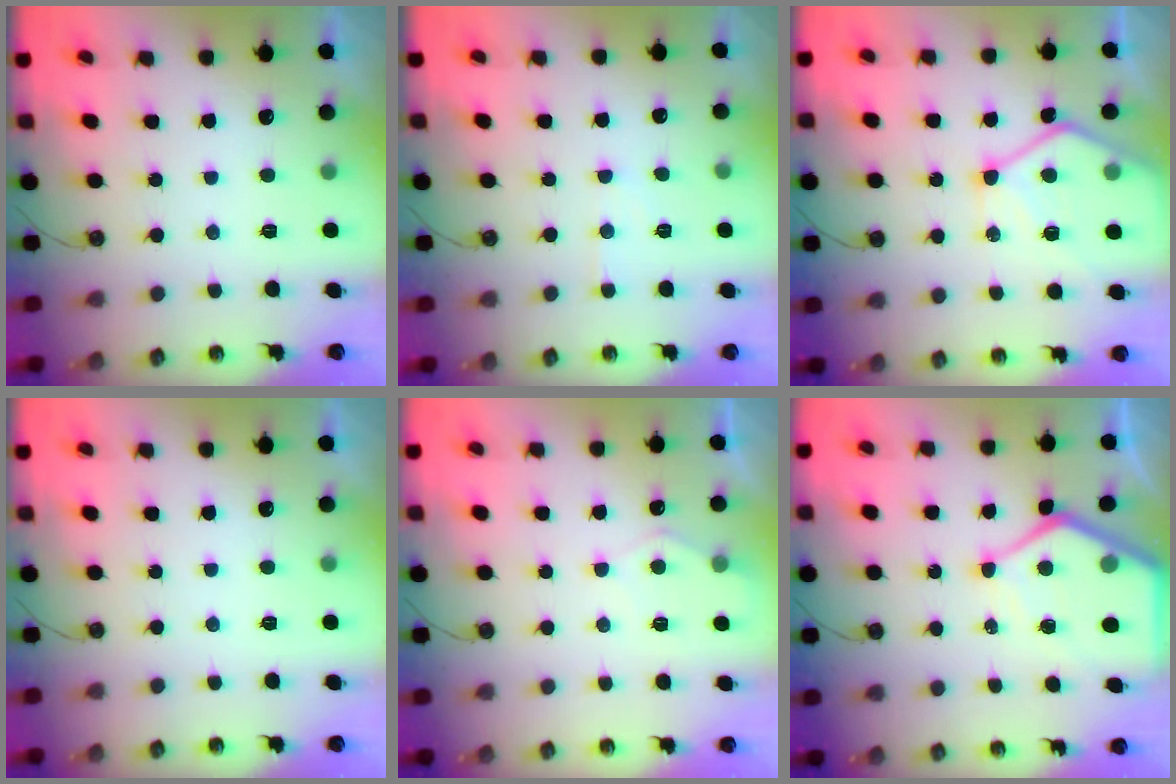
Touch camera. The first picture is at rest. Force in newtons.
{"total": 4.7, "press": 4.6, "slide": 0.6}
{"total": 13.3, "press": 13.2, "slide": 1.1}
{"total": 0.0}
{"total": 6.0, "press": 6.0, "slide": 0.8}
{"total": 12.3, "press": 12.2, "slide": 1.2}